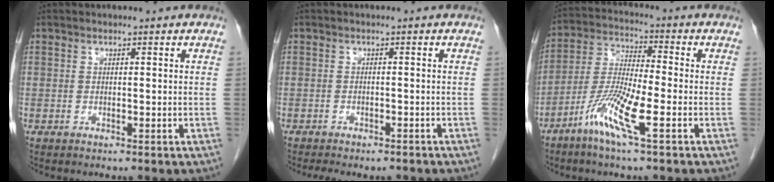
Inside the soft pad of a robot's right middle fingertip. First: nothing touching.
{"total": 6.5, "force": [-5.5, 2.3, 2.4], "torque": [-0.030, 0.000, -0.068]}
{"total": 9.3, "force": [-4.3, 0.3, 8.3], "torque": [-0.175, -0.009, -0.091]}